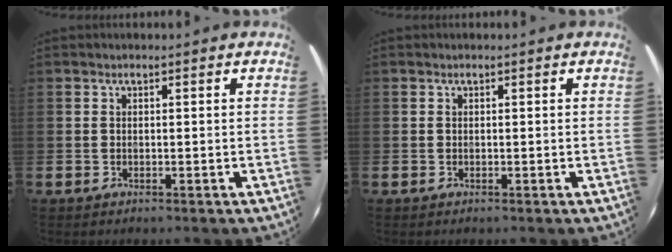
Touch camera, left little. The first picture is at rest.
{"total": 0.0}